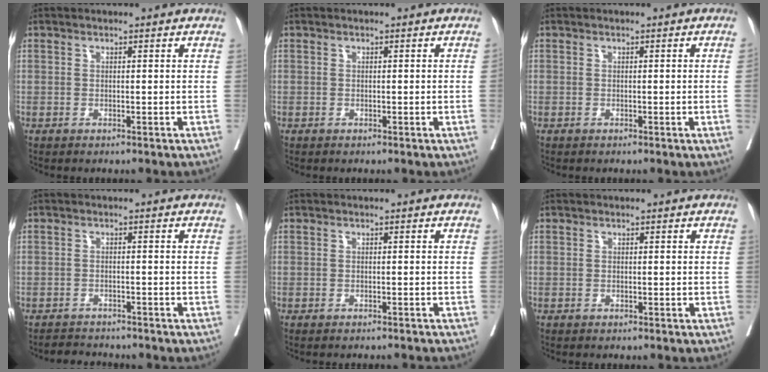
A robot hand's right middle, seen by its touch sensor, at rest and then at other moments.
{"total": 0.0}
{"total": 1.6, "force": [-0.2, -0.6, 1.4], "torque": [-0.025, 0.001, 0.003]}
{"total": 2.8, "force": [-2.7, 0.6, -0.2], "torque": [-0.001, -0.011, -0.045]}
{"total": 3.7, "force": [-3.6, 0.1, 1.0], "torque": [-0.017, -0.011, -0.042]}
{"total": 0.0}